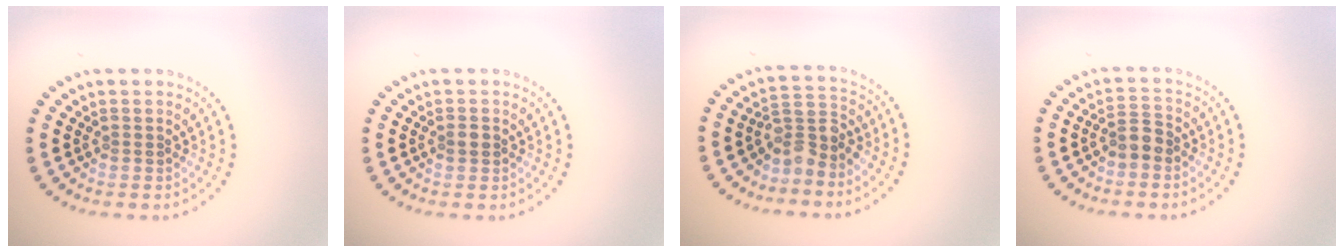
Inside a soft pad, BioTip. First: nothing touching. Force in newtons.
{"total": 1.2, "press": 1.2, "slide": 0.0}
{"total": 2.9, "press": 2.4, "slide": 1.6}
{"total": 2.0, "press": 1.7, "slide": 1.0}